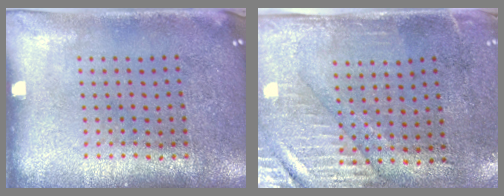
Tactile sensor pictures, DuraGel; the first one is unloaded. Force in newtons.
{"total": 3.0, "press": 2.6, "slide": 1.6}